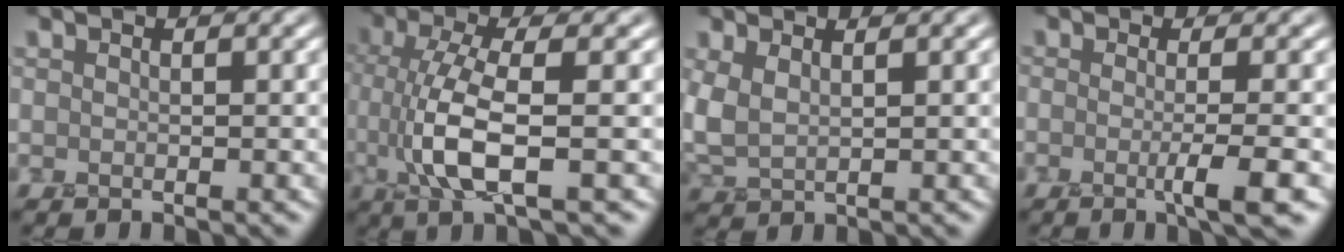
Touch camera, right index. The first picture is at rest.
{"total": 6.3, "force": [-0.9, 1.5, 6.0], "torque": [-0.135, -0.002, -0.014]}
{"total": 3.4, "force": [1.0, 1.7, 2.7], "torque": [-0.078, 0.003, 0.023]}
{"total": 3.4, "force": [-0.7, 0.6, 3.2], "torque": [-0.046, -0.006, -0.018]}